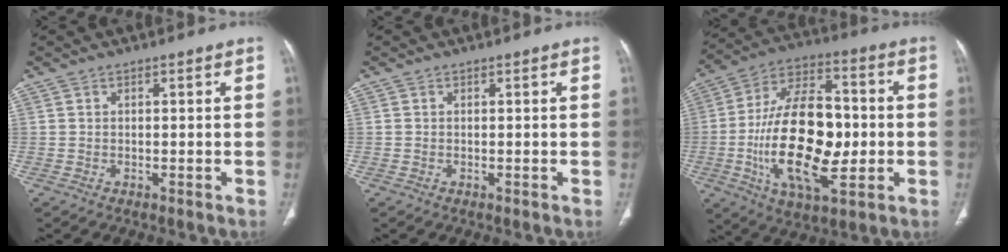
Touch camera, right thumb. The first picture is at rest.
{"total": 0.0}
{"total": 23.9, "force": [-2.9, 12.2, 20.3], "torque": [-0.345, 0.015, -0.040]}